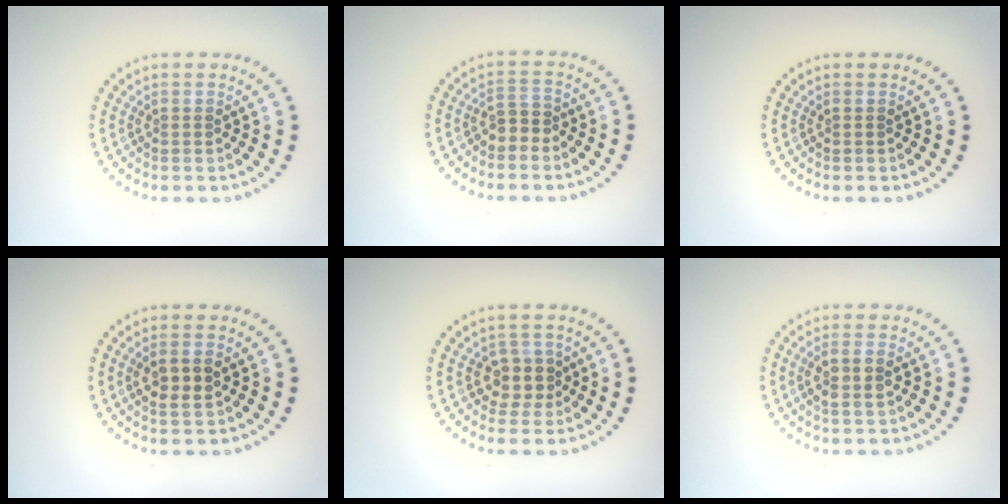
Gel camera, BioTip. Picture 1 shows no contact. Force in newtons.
{"total": 1.7, "press": 1.5, "slide": 0.8}
{"total": 0.0}
{"total": 2.6, "press": 2.5, "slide": 0.6}
{"total": 2.5, "press": 2.2, "slide": 1.1}
{"total": 2.4, "press": 2.2, "slide": 1.0}